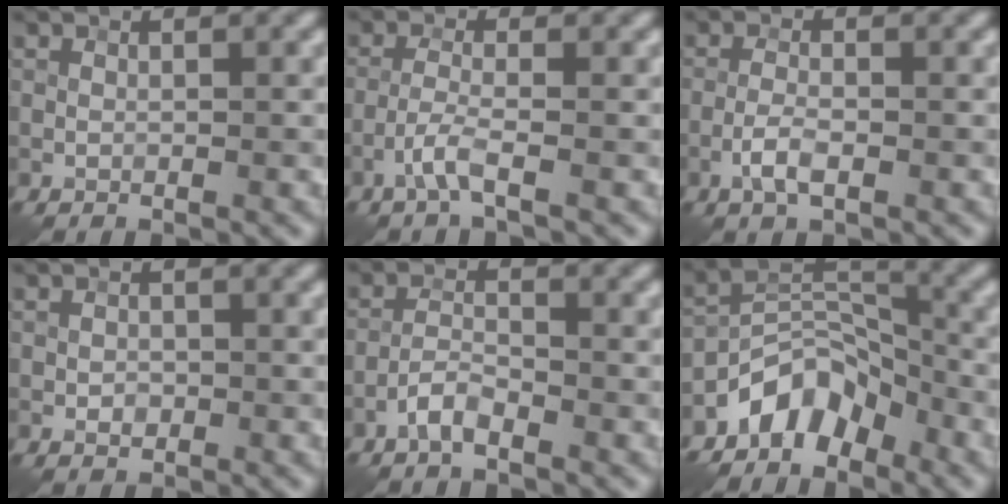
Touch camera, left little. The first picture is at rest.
{"total": 2.4, "force": [-1.4, 0.2, 1.9], "torque": [-0.042, 0.007, -0.037]}
{"total": 2.2, "force": [-1.0, 0.7, 1.9], "torque": [-0.039, 0.003, -0.024]}
{"total": 1.0, "force": [-0.3, 0.8, 0.6], "torque": [-0.007, -0.002, -0.007]}
{"total": 2.2, "force": [-1.5, 0.6, 1.4], "torque": [-0.030, 0.006, -0.037]}
{"total": 5.7, "force": [-4.1, 3.2, 2.4], "torque": [-0.022, 0.007, -0.085]}